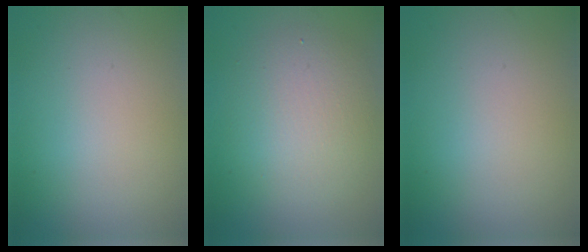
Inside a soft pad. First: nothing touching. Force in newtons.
{"total": 4.6, "press": 4.6, "slide": 0.3}
{"total": 0.0}